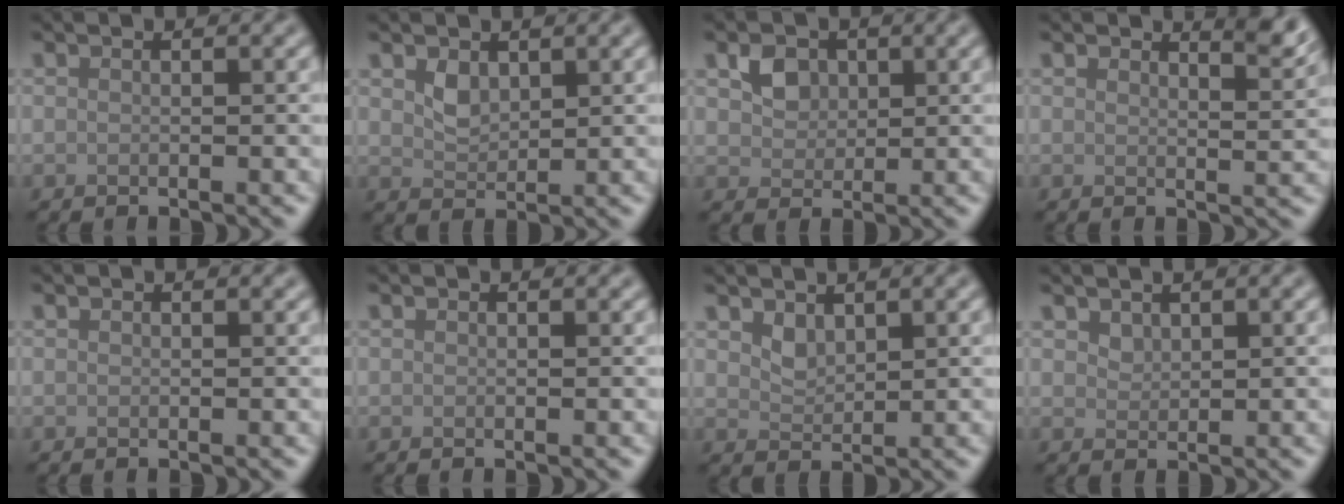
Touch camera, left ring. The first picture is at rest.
{"total": 1.7, "force": [0.9, 1.1, 0.9], "torque": [-0.016, -0.003, 0.024]}
{"total": 2.5, "force": [1.0, 2.0, 1.1], "torque": [-0.021, 0.000, 0.016]}
{"total": 2.5, "force": [2.2, 0.5, 1.1], "torque": [-0.008, -0.004, 0.028]}
{"total": 0.0}
{"total": 0.0}
{"total": 1.5, "force": [1.1, 0.8, 0.7], "torque": [-0.014, -0.005, 0.029]}
{"total": 1.0, "force": [0.8, 0.6, 0.2], "torque": [-0.007, -0.003, 0.022]}